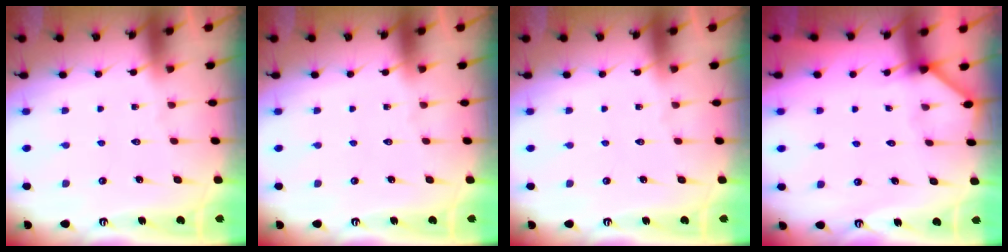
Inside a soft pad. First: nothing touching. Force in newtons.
{"total": 0.0}
{"total": 0.0}
{"total": 2.0, "press": 2.0, "slide": 0.2}